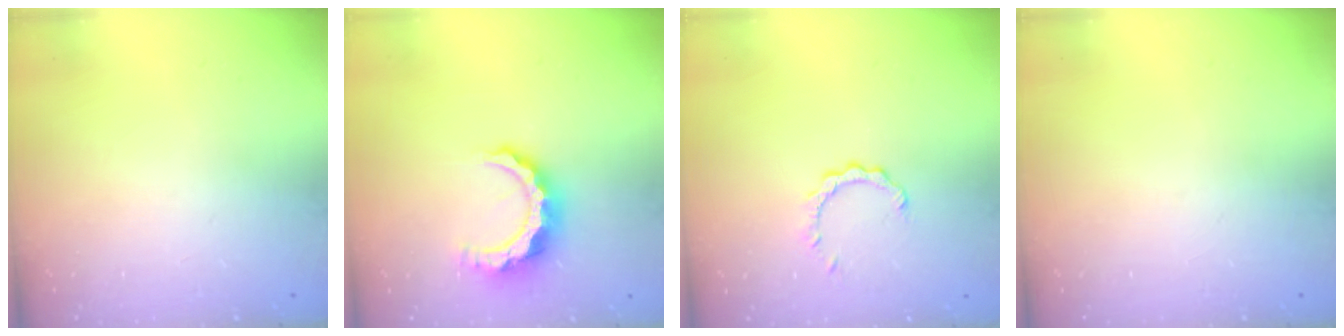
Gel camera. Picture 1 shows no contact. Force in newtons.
{"total": 10.3, "press": 10.2, "slide": 1.1}
{"total": 2.7, "press": 2.6, "slide": 0.2}
{"total": 0.0}